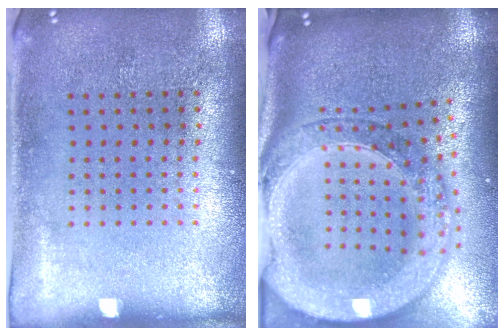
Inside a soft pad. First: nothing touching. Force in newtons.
{"total": 3.8, "press": 3.0, "slide": 2.3}